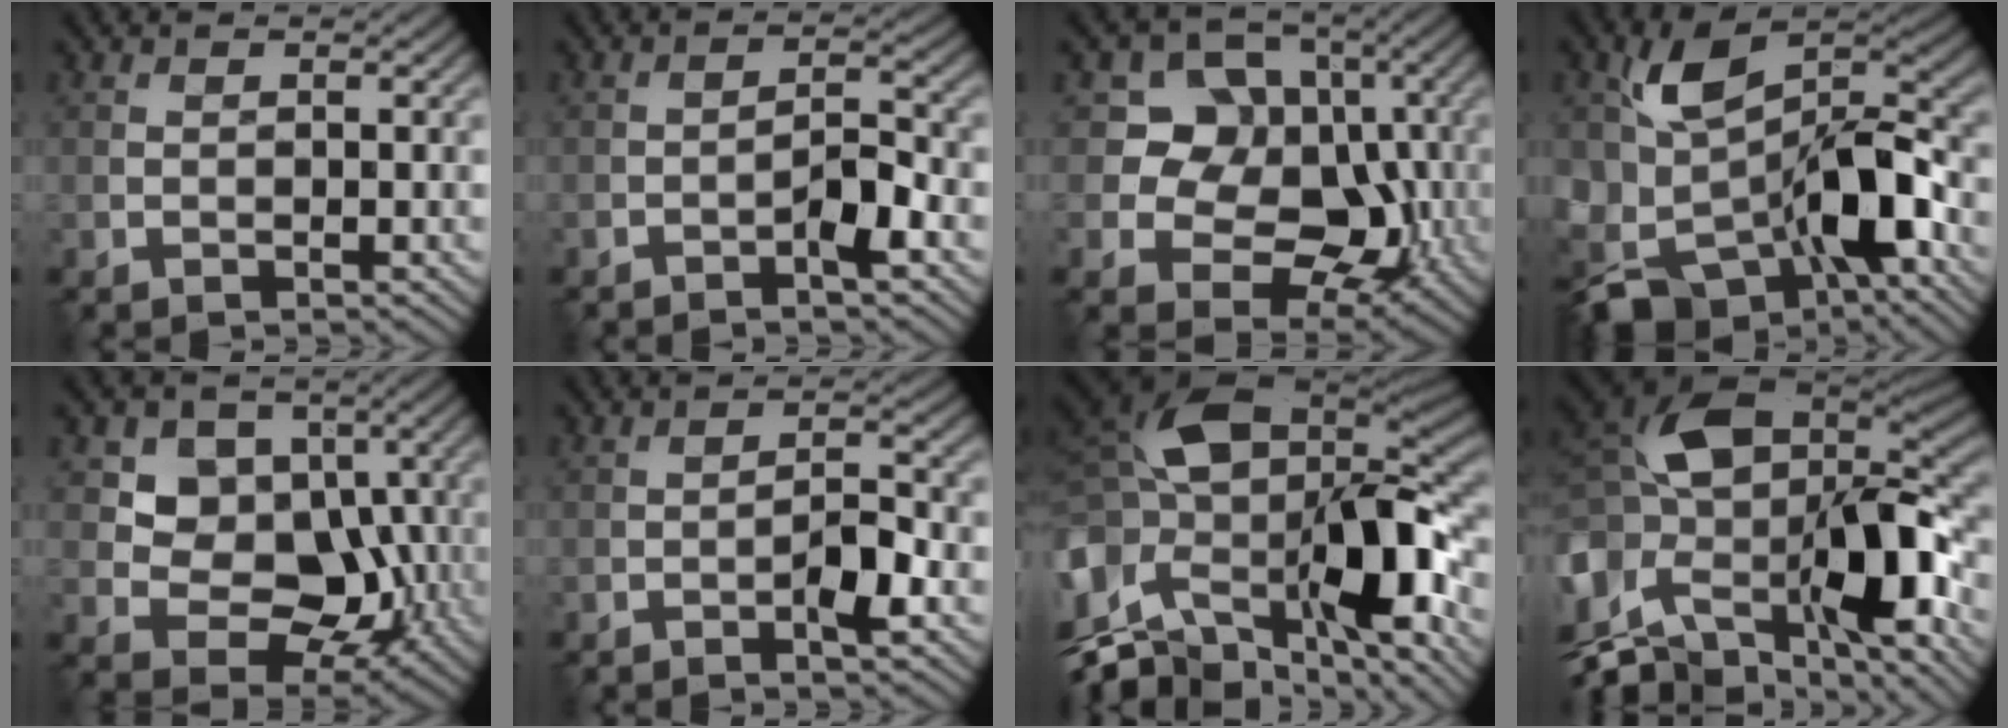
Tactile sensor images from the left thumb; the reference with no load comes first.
{"total": 3.8, "force": [-2.2, 0.8, 3.0], "torque": [-0.051, 0.010, -0.046]}
{"total": 11.6, "force": [0.5, 9.8, 6.1], "torque": [-0.125, -0.009, -0.014]}
{"total": 14.3, "force": [-4.4, 9.0, 10.3], "torque": [-0.185, -0.020, -0.081]}
{"total": 8.7, "force": [0.6, 7.2, 4.8], "torque": [-0.085, -0.021, -0.004]}
{"total": 4.1, "force": [-2.0, 1.1, 3.4], "torque": [-0.056, 0.007, -0.041]}
{"total": 18.8, "force": [-1.9, 11.3, 14.9], "torque": [-0.314, -0.020, -0.030]}
{"total": 17.6, "force": [-2.7, 9.7, 14.4], "torque": [-0.304, -0.002, -0.054]}